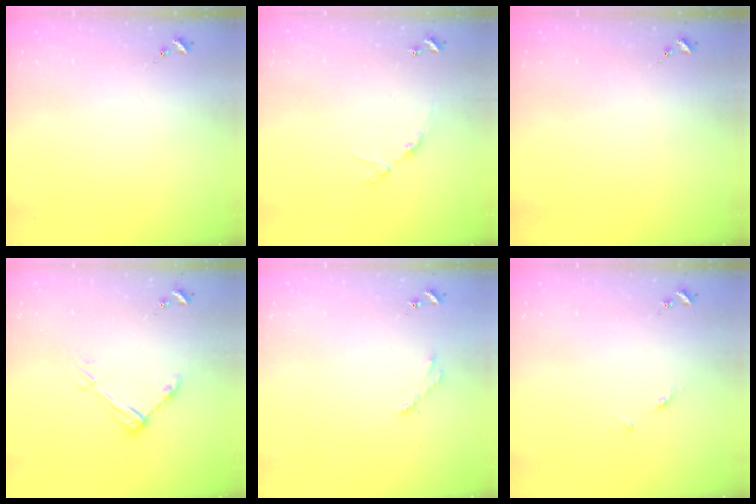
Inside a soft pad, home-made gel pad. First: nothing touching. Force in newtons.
{"total": 8.4, "press": 8.4, "slide": 0.6}
{"total": 0.0}
{"total": 9.1, "press": 9.1, "slide": 0.8}
{"total": 2.5, "press": 2.5, "slide": 0.3}
{"total": 3.9, "press": 3.8, "slide": 0.5}